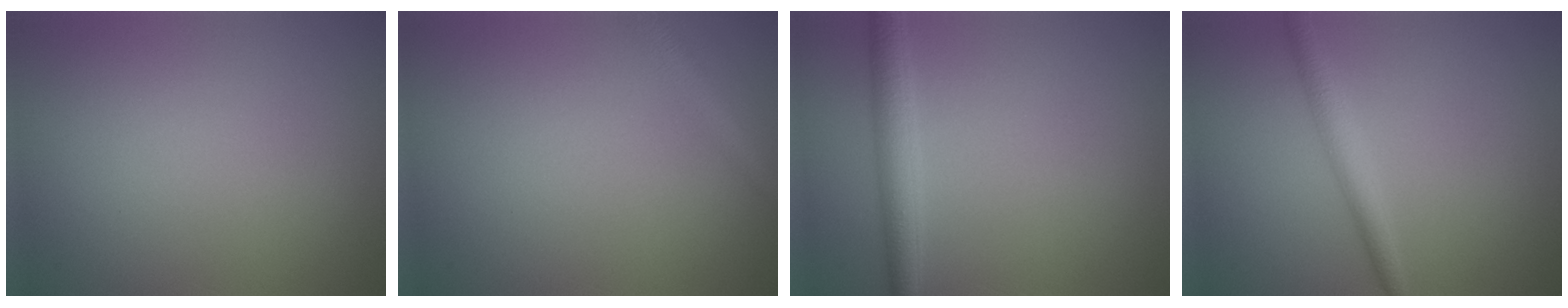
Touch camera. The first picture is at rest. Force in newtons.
{"total": 2.1, "press": 2.1, "slide": 0.1}
{"total": 2.8, "press": 2.8, "slide": 0.1}
{"total": 2.4, "press": 2.4, "slide": 0.1}